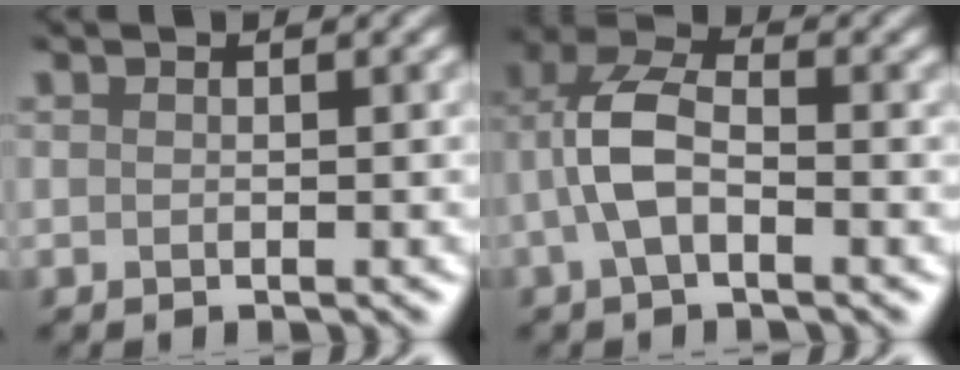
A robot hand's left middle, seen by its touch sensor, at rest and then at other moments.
{"total": 4.0, "force": [-1.2, 2.1, 3.2], "torque": [-0.082, 0.015, -0.025]}